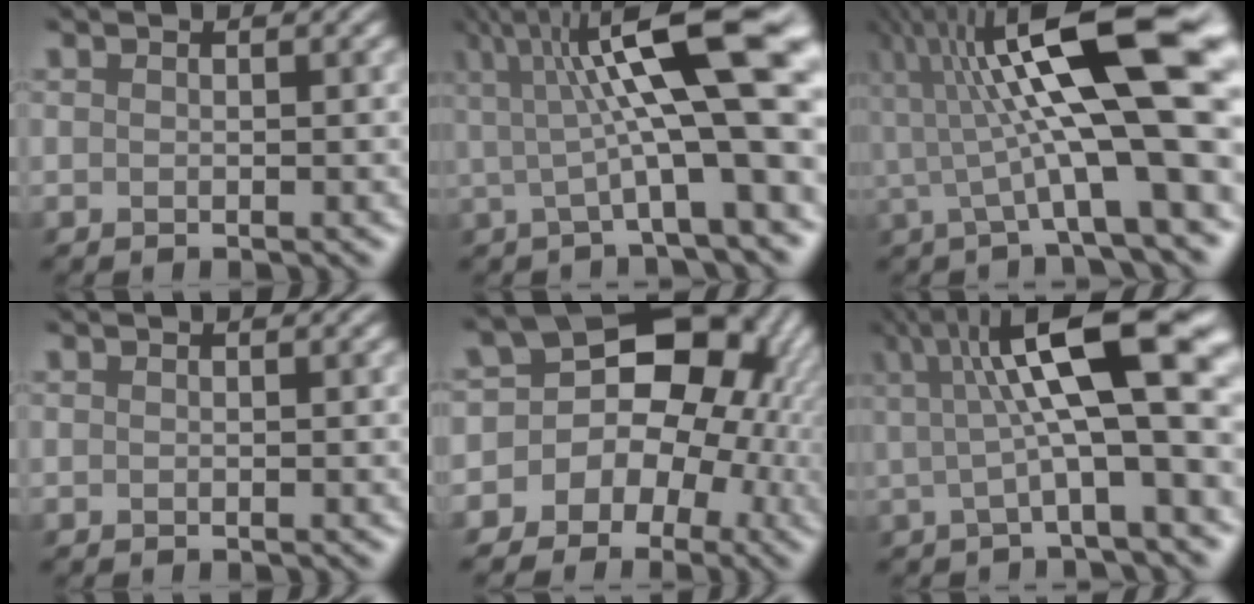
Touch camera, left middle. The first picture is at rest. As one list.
[{"total": 13.2, "force": [2.2, 3.3, 12.5], "torque": [-0.183, 0.015, 0.033]}, {"total": 14.7, "force": [2.3, 3.8, 14.1], "torque": [-0.225, 0.017, 0.034]}, {"total": 0.0}, {"total": 16.7, "force": [-0.7, 14.2, 8.9], "torque": [-0.118, 0.042, -0.044]}, {"total": 11.8, "force": [2.3, 3.0, 11.2], "torque": [-0.164, 0.021, 0.033]}]